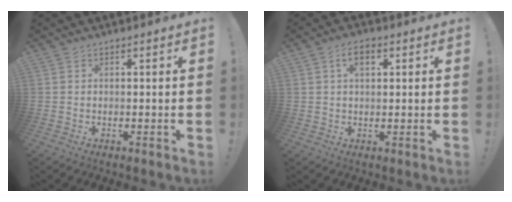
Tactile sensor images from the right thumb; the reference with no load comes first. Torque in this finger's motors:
{"motor_torque": [1.22, 0.95, 0.48, -0.27, 0.00]}